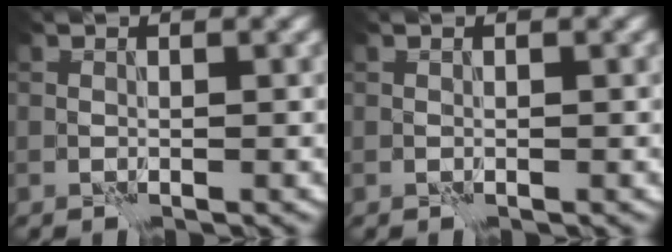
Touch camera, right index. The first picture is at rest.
{"total": 0.0}